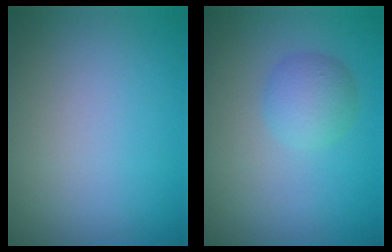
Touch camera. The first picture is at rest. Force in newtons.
{"total": 2.5, "press": 2.5, "slide": 0.1}